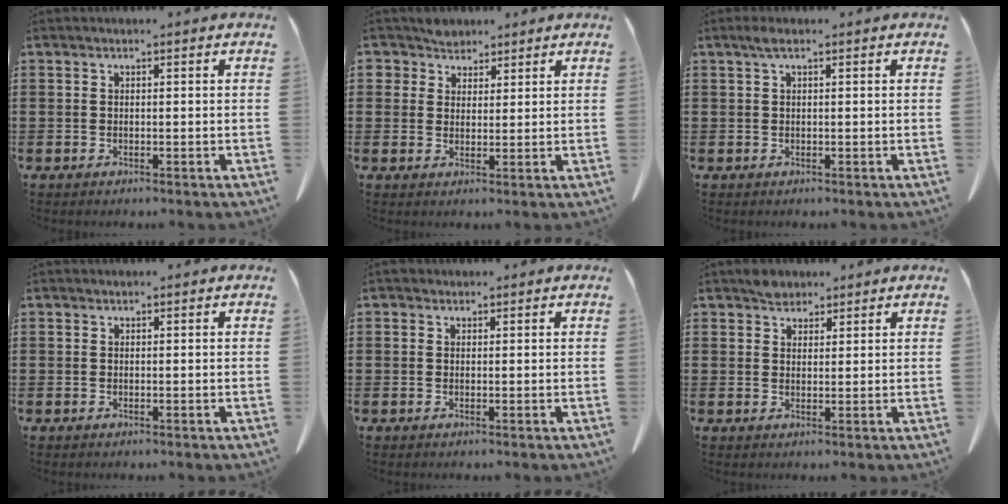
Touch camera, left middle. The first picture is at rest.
{"total": 3.8, "force": [2.9, 2.4, 0.2], "torque": [-0.022, 0.004, 0.055]}
{"total": 1.4, "force": [0.5, 0.3, 1.2], "torque": [-0.025, 0.003, 0.008]}
{"total": 0.0}
{"total": 0.8, "force": [0.5, 0.6, 0.1], "torque": [-0.006, 0.005, 0.010]}
{"total": 2.5, "force": [2.3, 1.1, 0.3], "torque": [-0.003, 0.000, 0.043]}